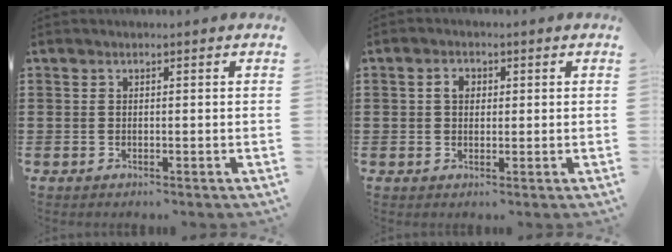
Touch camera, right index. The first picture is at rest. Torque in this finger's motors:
{"motor_torque": [0.23, -0.17, 0.07, 0.05]}